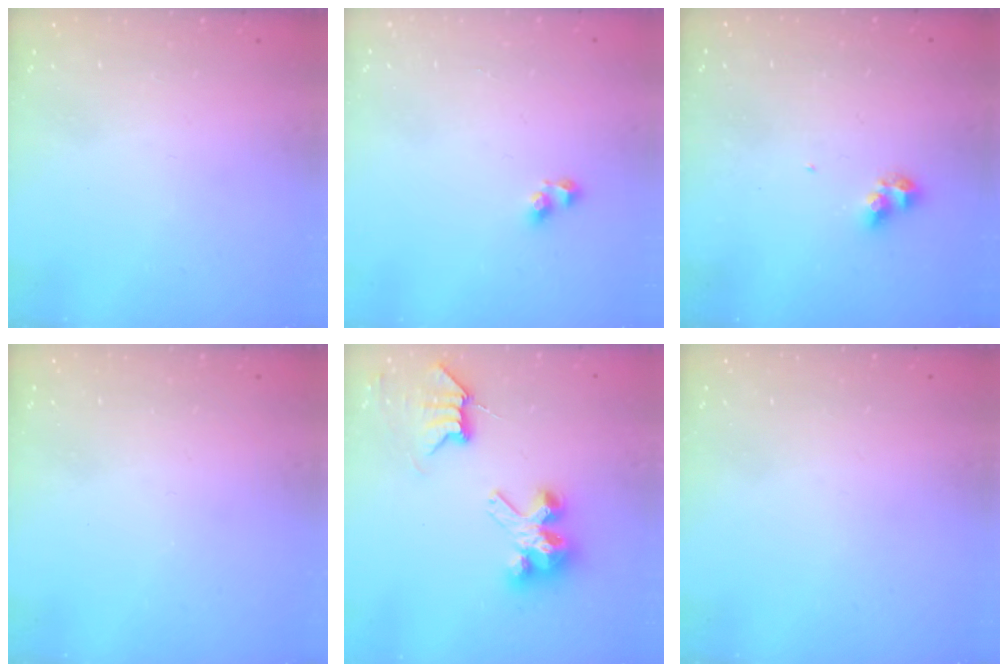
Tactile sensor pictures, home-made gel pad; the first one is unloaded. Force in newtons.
{"total": 3.5, "press": 3.4, "slide": 0.9}
{"total": 4.7, "press": 4.7, "slide": 0.3}
{"total": 0.0}
{"total": 7.4, "press": 7.4, "slide": 0.2}
{"total": 0.0}